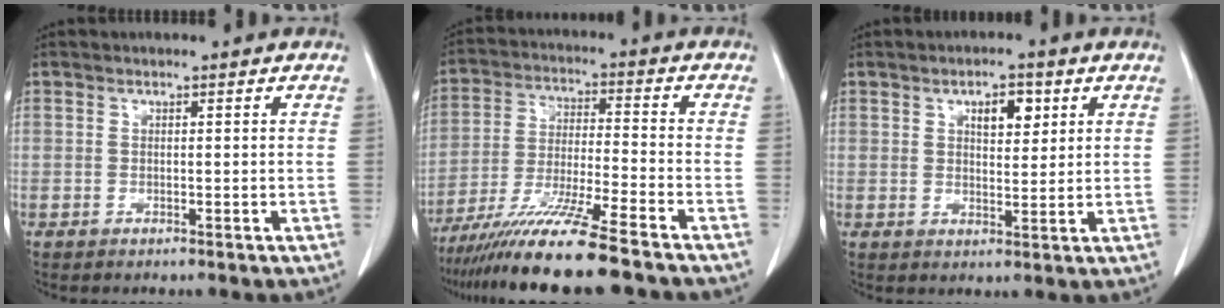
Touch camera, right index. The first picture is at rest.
{"total": 13.6, "force": [-11.0, -1.0, 8.0], "torque": [-0.139, -0.031, -0.188]}
{"total": 4.5, "force": [2.0, 2.0, 3.6], "torque": [-0.056, 0.001, 0.032]}